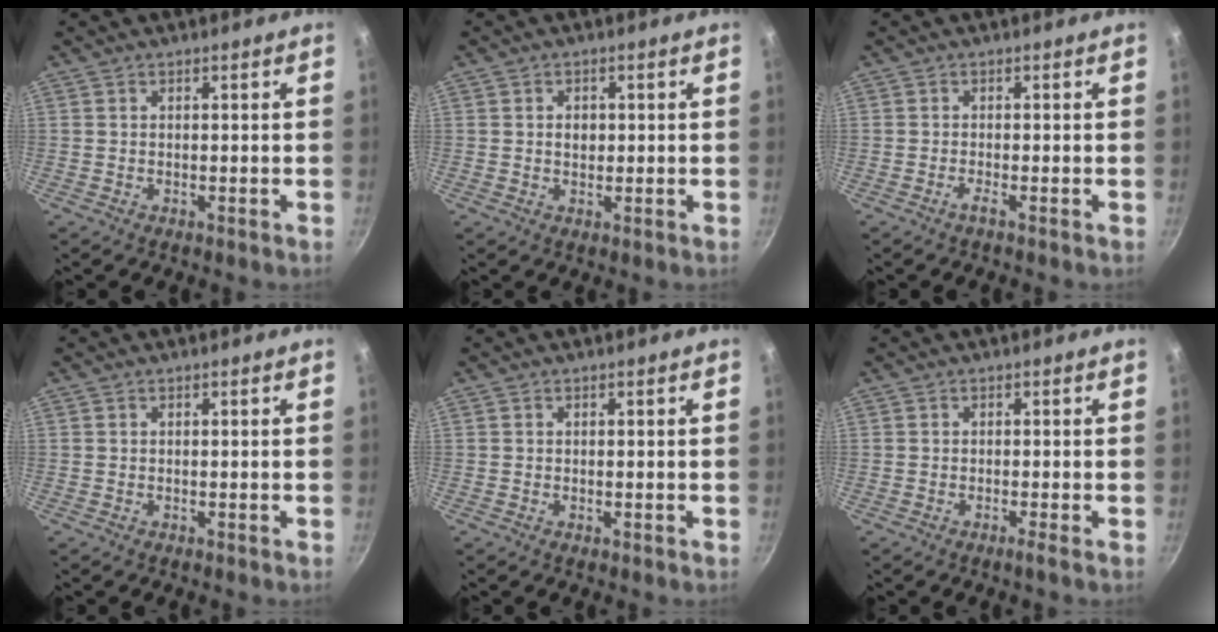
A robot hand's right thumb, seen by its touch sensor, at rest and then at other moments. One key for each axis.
{"total": 2.1, "fx": 0.3, "fy": 1.6, "fz": 1.4, "tx": -0.011, "ty": -0.001, "tz": 0.004}
{"total": 1.0, "fx": -0.7, "fy": -0.1, "fz": 0.7, "tx": -0.021, "ty": -0.002, "tz": -0.016}
{"total": 0.0}
{"total": 0.0}
{"total": 0.9, "fx": -0.6, "fy": -0.4, "fz": 0.6, "tx": -0.014, "ty": -0.005, "tz": -0.015}